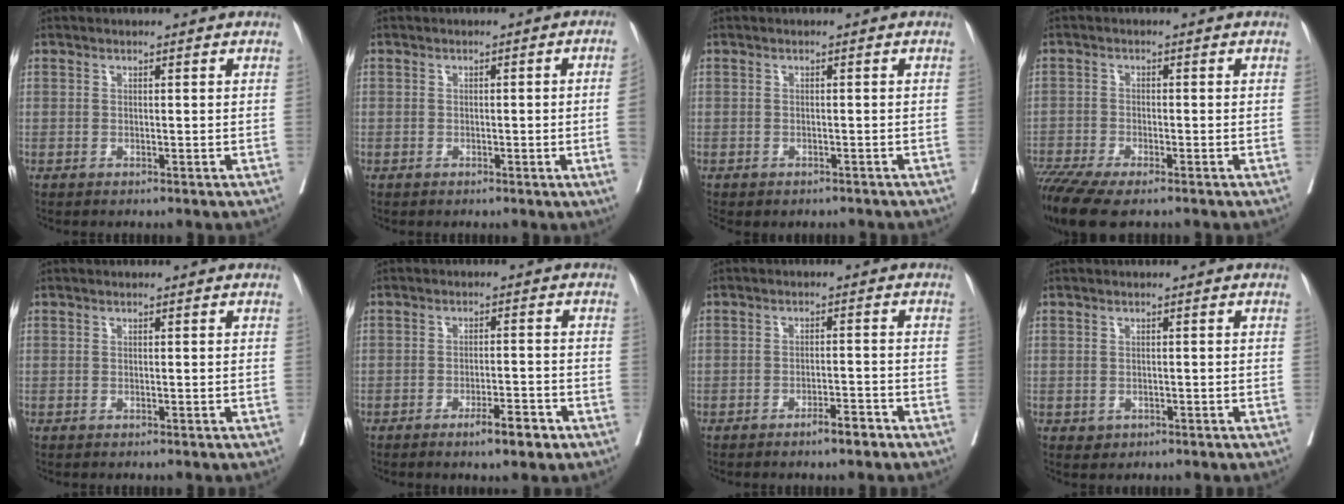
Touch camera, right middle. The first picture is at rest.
{"total": 3.5, "force": [-0.7, -0.6, 3.4], "torque": [-0.047, 0.002, -0.006]}
{"total": 3.8, "force": [-3.2, 1.7, 1.1], "torque": [-0.011, 0.002, -0.037]}
{"total": 8.8, "force": [-6.8, 1.6, 5.3], "torque": [-0.099, -0.014, -0.116]}
{"total": 0.0}
{"total": 4.3, "force": [-2.7, 0.5, 3.3], "torque": [-0.053, -0.004, -0.039]}
{"total": 2.9, "force": [-2.2, 0.3, 1.9], "torque": [-0.031, -0.001, -0.033]}
{"total": 1.0, "force": [-0.3, 0.9, 0.3], "torque": [-0.008, 0.001, 0.002]}